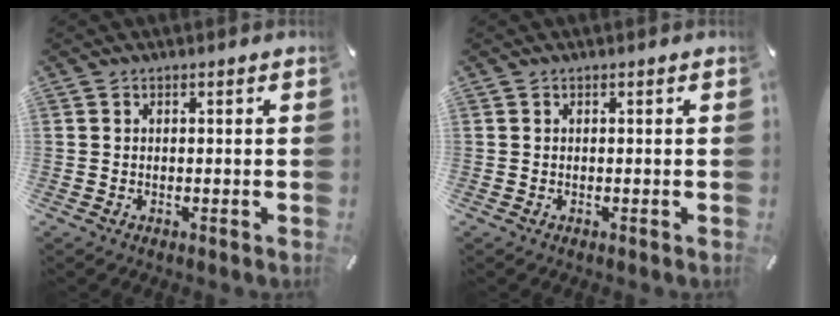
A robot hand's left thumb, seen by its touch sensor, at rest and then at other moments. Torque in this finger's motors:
{"motor_torque": [0.00, 0.00, 0.00, 0.00, 0.00]}